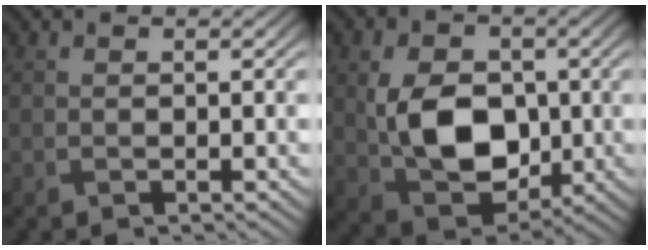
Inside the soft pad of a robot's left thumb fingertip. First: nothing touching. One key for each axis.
{"total": 10.3, "fx": -0.3, "fy": 7.2, "fz": 7.3, "tx": -0.152, "ty": -0.011, "tz": -0.007}